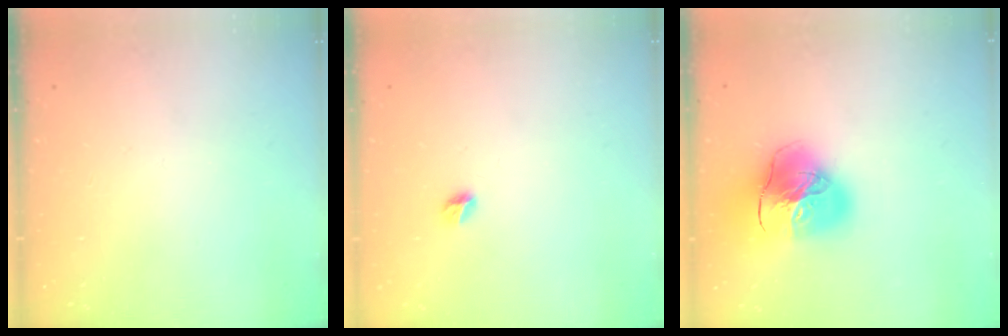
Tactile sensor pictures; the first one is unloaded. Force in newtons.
{"total": 4.9, "press": 4.9, "slide": 0.5}
{"total": 20.3, "press": 20.2, "slide": 2.2}